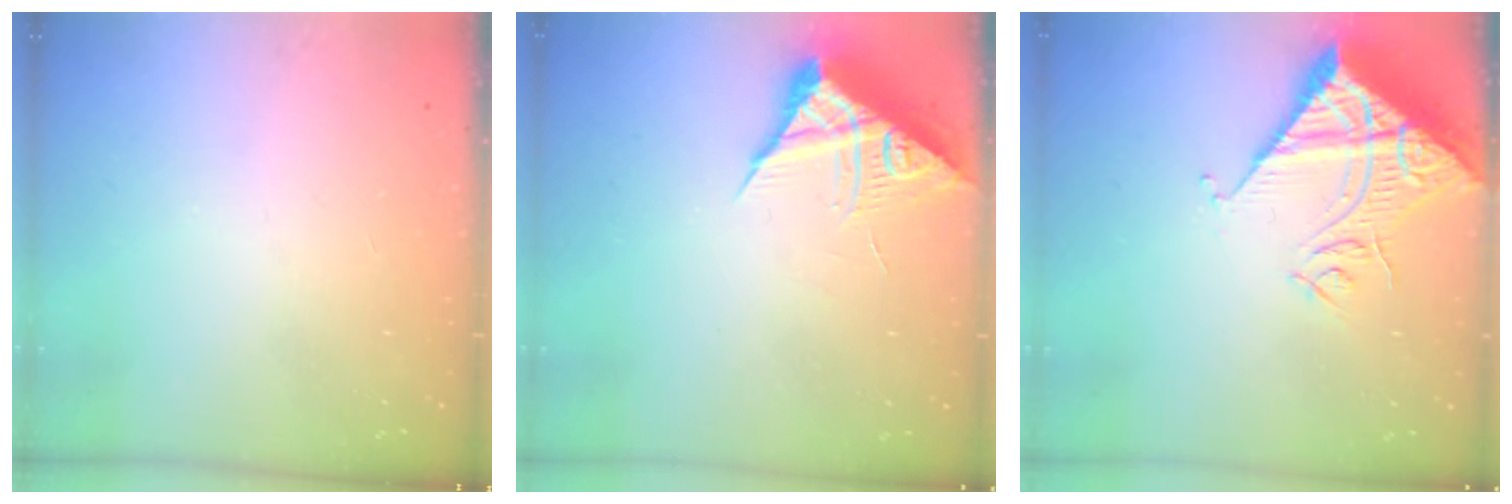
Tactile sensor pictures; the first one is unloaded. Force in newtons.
{"total": 8.2, "press": 8.2, "slide": 0.7}
{"total": 13.5, "press": 13.4, "slide": 1.7}